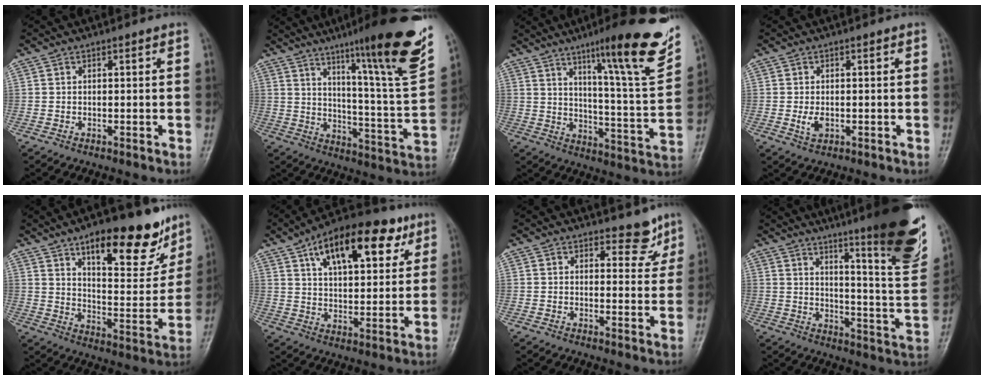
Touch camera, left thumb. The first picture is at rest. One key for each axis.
{"total": 23.7, "fx": 14.9, "fy": 1.5, "fz": 18.4, "tx": -0.240, "ty": -0.073, "tz": 0.218}
{"total": 21.5, "fx": 12.8, "fy": 2.6, "fz": 17.1, "tx": -0.212, "ty": -0.058, "tz": 0.190}
{"total": 2.6, "fx": -0.3, "fy": 1.6, "fz": 2.0, "tx": -0.039, "ty": -0.004, "tz": -0.002}
{"total": 19.1, "fx": 12.3, "fy": 7.2, "fz": 12.8, "tx": -0.134, "ty": -0.071, "tz": 0.188}
{"total": 19.1, "fx": 9.4, "fy": 8.9, "fz": 14.0, "tx": -0.181, "ty": -0.013, "tz": 0.149}
{"total": 4.6, "fx": 3.7, "fy": 2.4, "fz": 1.5, "tx": 0.010, "ty": -0.027, "tz": 0.045}
{"total": 22.7, "fx": 14.2, "fy": 2.9, "fz": 17.5, "tx": -0.216, "ty": -0.075, "tz": 0.196}